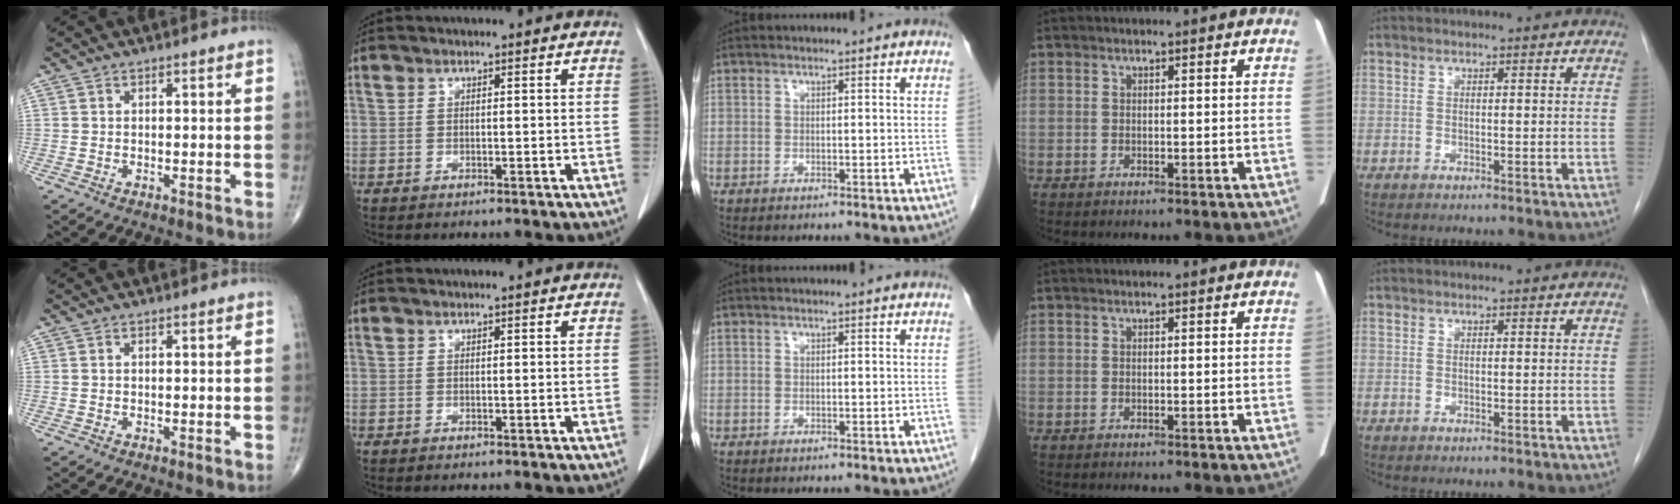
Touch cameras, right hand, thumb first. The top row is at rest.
{}